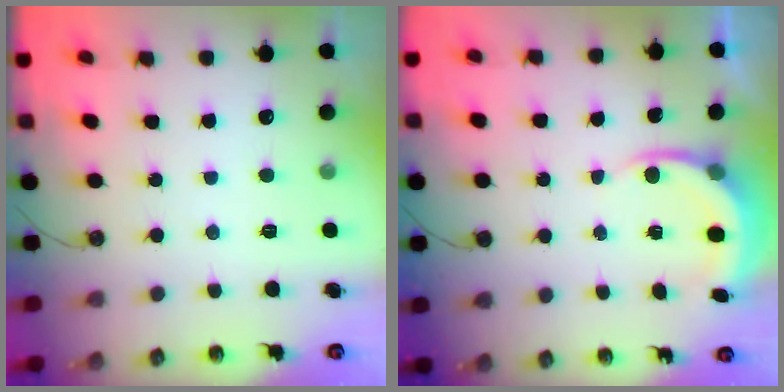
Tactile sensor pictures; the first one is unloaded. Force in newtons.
{"total": 7.1, "press": 7.1, "slide": 0.5}